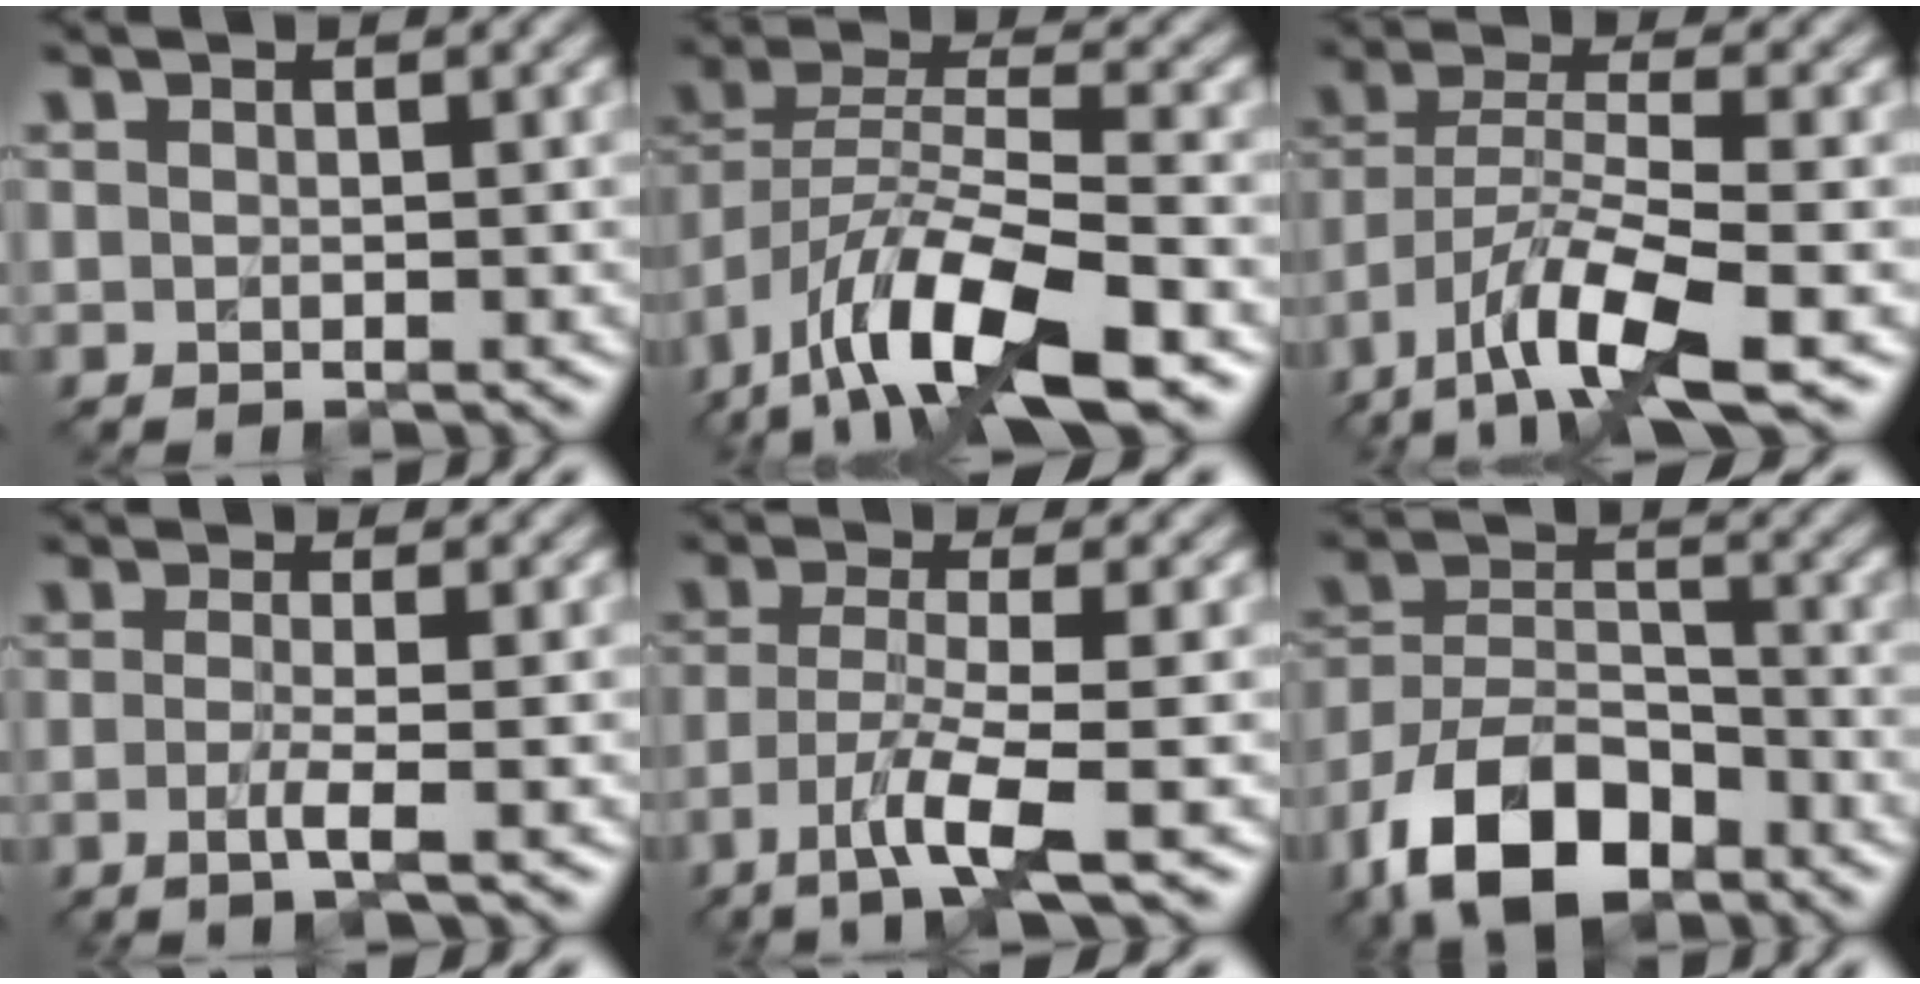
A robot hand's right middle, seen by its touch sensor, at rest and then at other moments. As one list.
[{"total": 11.7, "force": [-6.8, 4.5, 8.5], "torque": [-0.156, -0.004, -0.132]}, {"total": 8.4, "force": [-5.0, 2.4, 6.3], "torque": [-0.117, 0.000, -0.098]}, {"total": 2.8, "force": [-0.9, 0.7, 2.5], "torque": [-0.041, -0.005, -0.028]}, {"total": 5.6, "force": [-3.1, 0.9, 4.5], "torque": [-0.084, -0.004, -0.062]}, {"total": 10.5, "force": [-6.8, 5.4, 5.9], "torque": [-0.109, 0.004, -0.133]}]